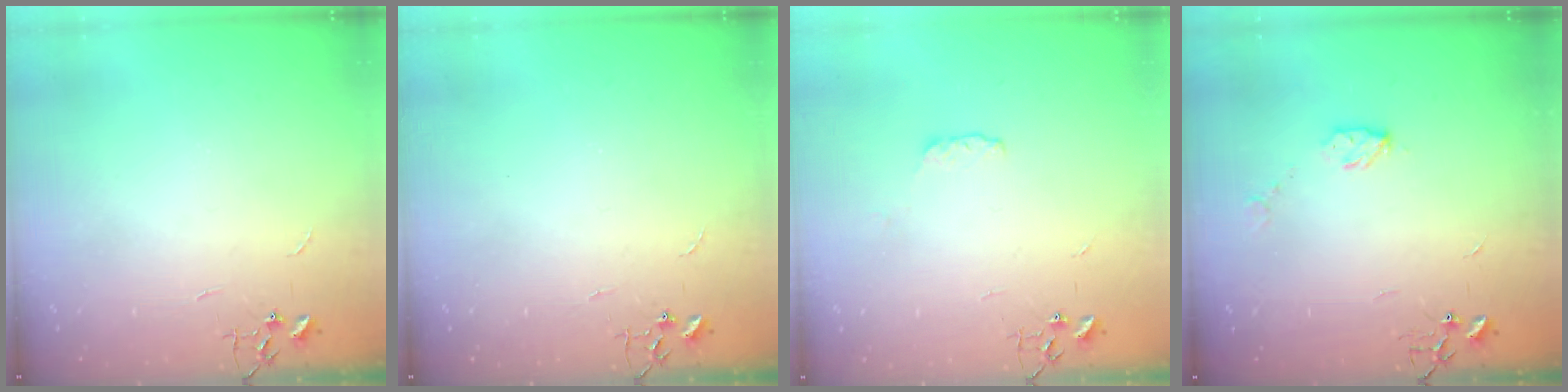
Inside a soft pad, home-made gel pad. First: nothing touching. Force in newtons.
{"total": 0.0}
{"total": 3.9, "press": 3.8, "slide": 0.6}
{"total": 5.1, "press": 5.0, "slide": 0.7}